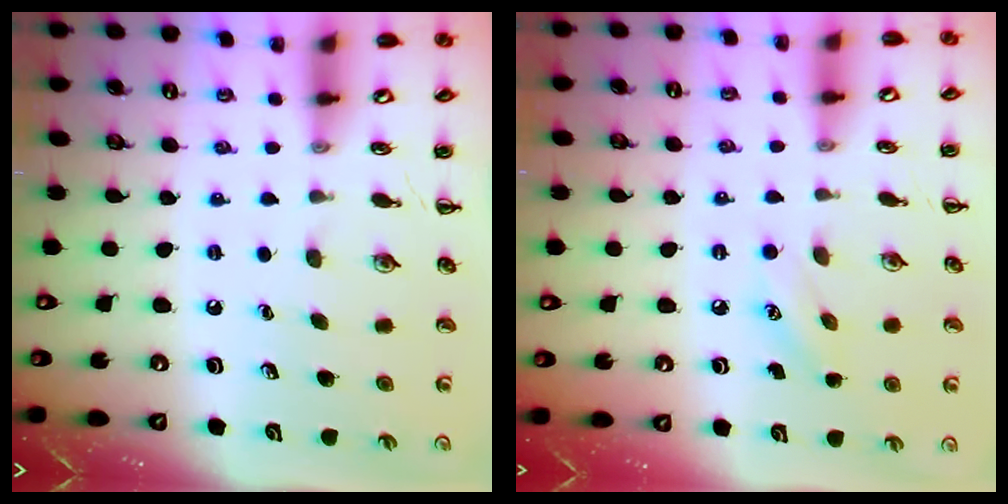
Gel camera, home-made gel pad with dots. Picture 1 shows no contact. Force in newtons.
{"total": 7.0, "press": 6.7, "slide": 1.7}